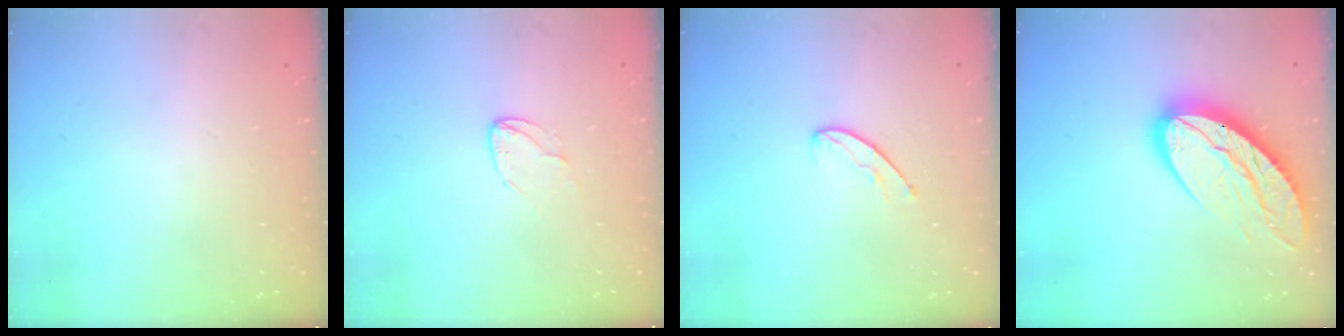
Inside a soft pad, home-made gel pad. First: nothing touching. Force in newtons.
{"total": 4.4, "press": 4.4, "slide": 0.4}
{"total": 6.2, "press": 6.2, "slide": 0.6}
{"total": 15.9, "press": 15.7, "slide": 2.2}